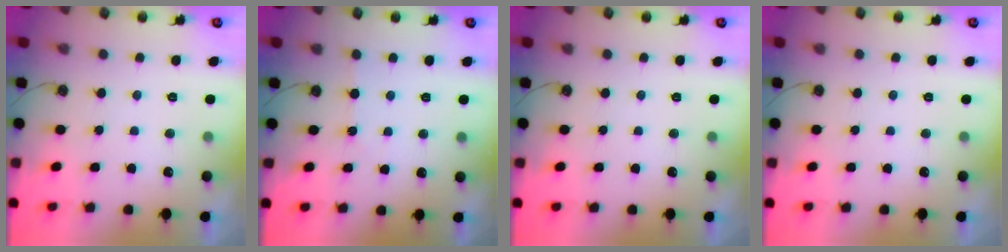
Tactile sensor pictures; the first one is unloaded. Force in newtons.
{"total": 2.4, "press": 2.4, "slide": 0.4}
{"total": 0.0}
{"total": 0.0}